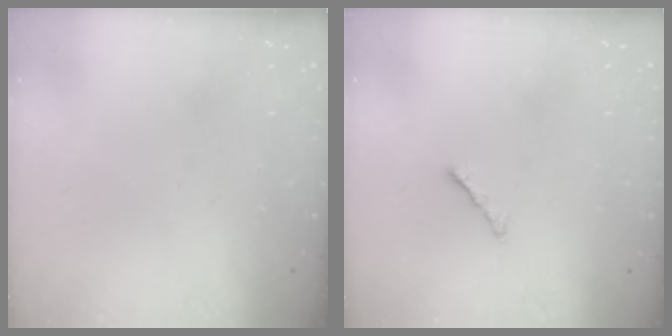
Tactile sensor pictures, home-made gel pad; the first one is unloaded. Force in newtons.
{"total": 1.8, "press": 1.7, "slide": 0.6}